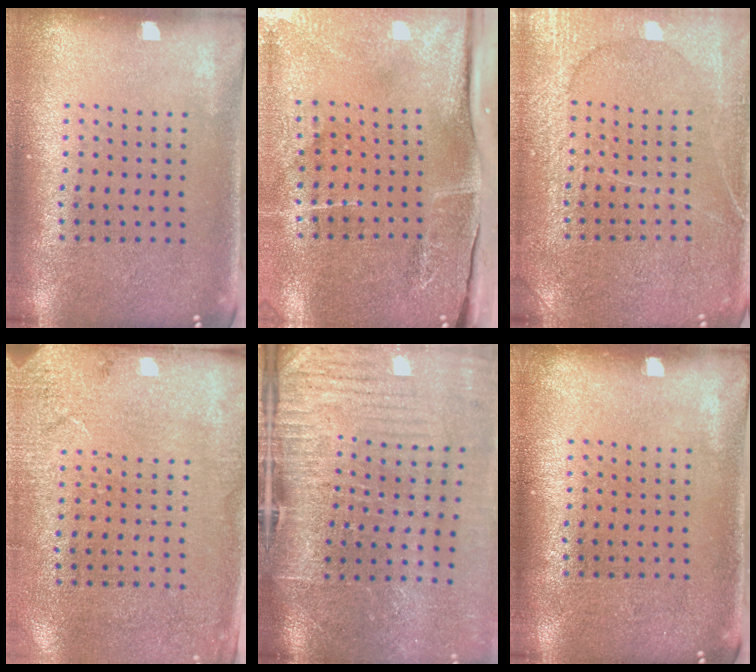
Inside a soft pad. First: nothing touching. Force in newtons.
{"total": 4.9, "press": 3.9, "slide": 3.0}
{"total": 4.9, "press": 4.9, "slide": 0.6}
{"total": 2.7, "press": 2.3, "slide": 1.3}
{"total": 4.3, "press": 3.7, "slide": 2.2}
{"total": 0.0}